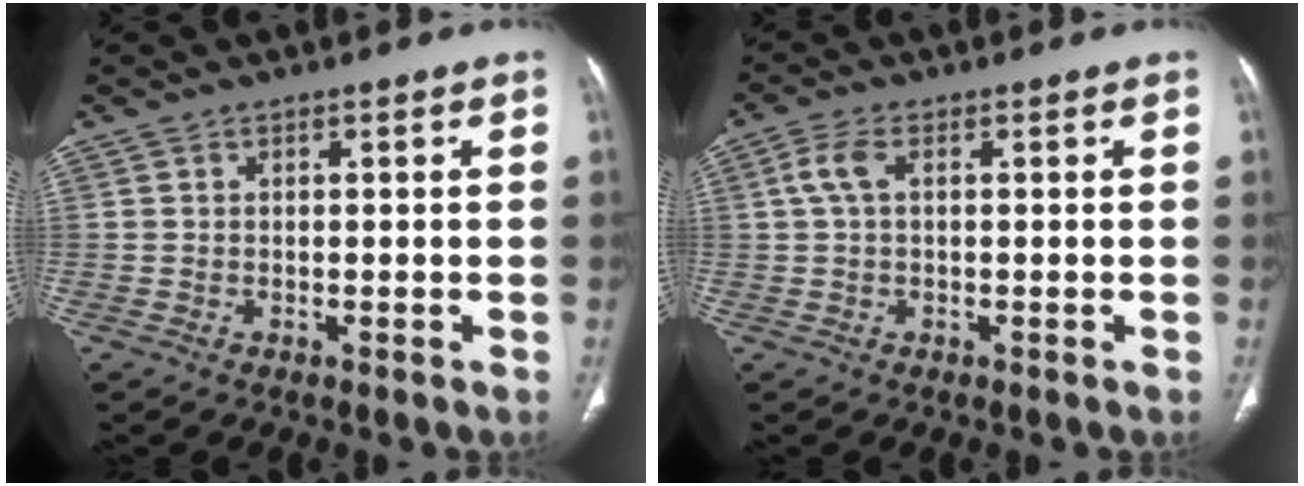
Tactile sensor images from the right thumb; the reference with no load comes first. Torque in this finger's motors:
{"motor_torque": [-0.02, 0.02, 0.36, -0.36, 0.00]}